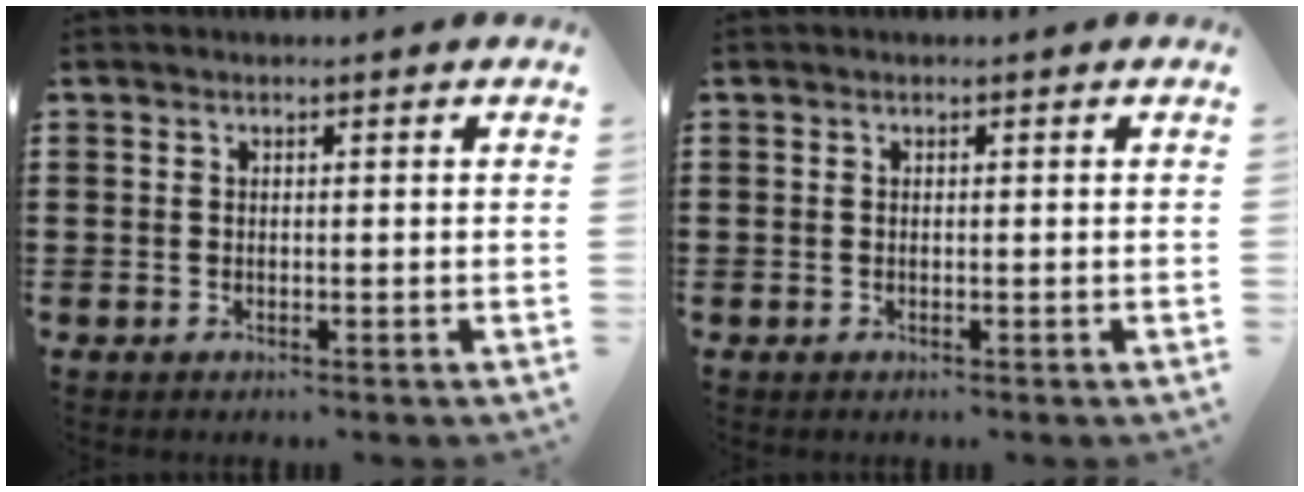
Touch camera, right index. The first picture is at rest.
{"total": 0.0}